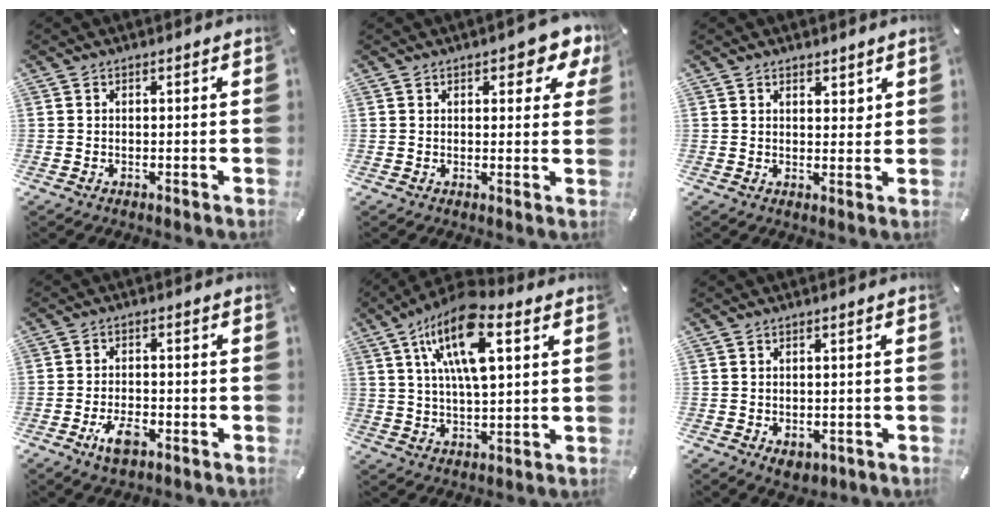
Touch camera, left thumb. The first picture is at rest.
{"total": 6.0, "force": [3.5, 3.0, 3.9], "torque": [-0.046, -0.016, 0.056]}
{"total": 2.7, "force": [2.0, 1.7, 0.8], "torque": [0.006, -0.013, 0.031]}
{"total": 6.0, "force": [-3.2, 3.0, 4.1], "torque": [-0.081, 0.012, -0.056]}
{"total": 15.8, "force": [7.0, 6.1, 12.8], "torque": [-0.247, -0.014, 0.115]}
{"total": 2.7, "force": [-1.2, 2.1, 1.3], "torque": [-0.010, 0.002, -0.021]}